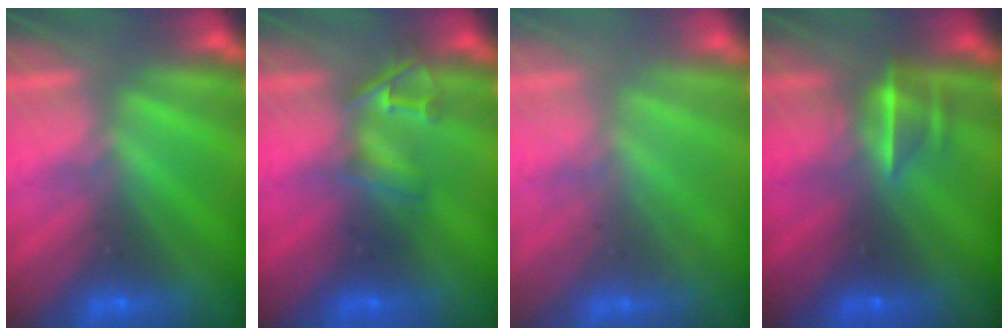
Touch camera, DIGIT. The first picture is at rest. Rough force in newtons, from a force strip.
{"total": 2.4}
{"total": 2.0}
{"total": 3.1}